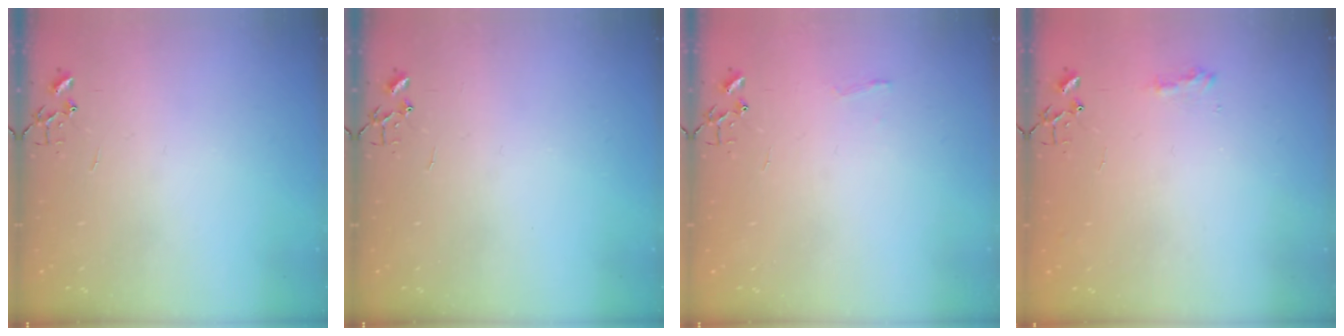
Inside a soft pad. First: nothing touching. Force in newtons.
{"total": 0.0}
{"total": 4.8, "press": 4.8, "slide": 0.6}
{"total": 7.8, "press": 7.8, "slide": 0.3}